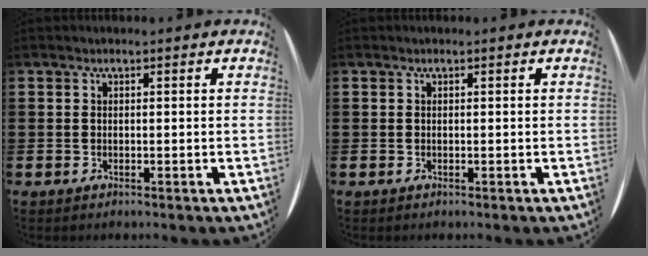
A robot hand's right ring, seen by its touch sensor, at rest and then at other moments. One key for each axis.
{"total": 0.0}